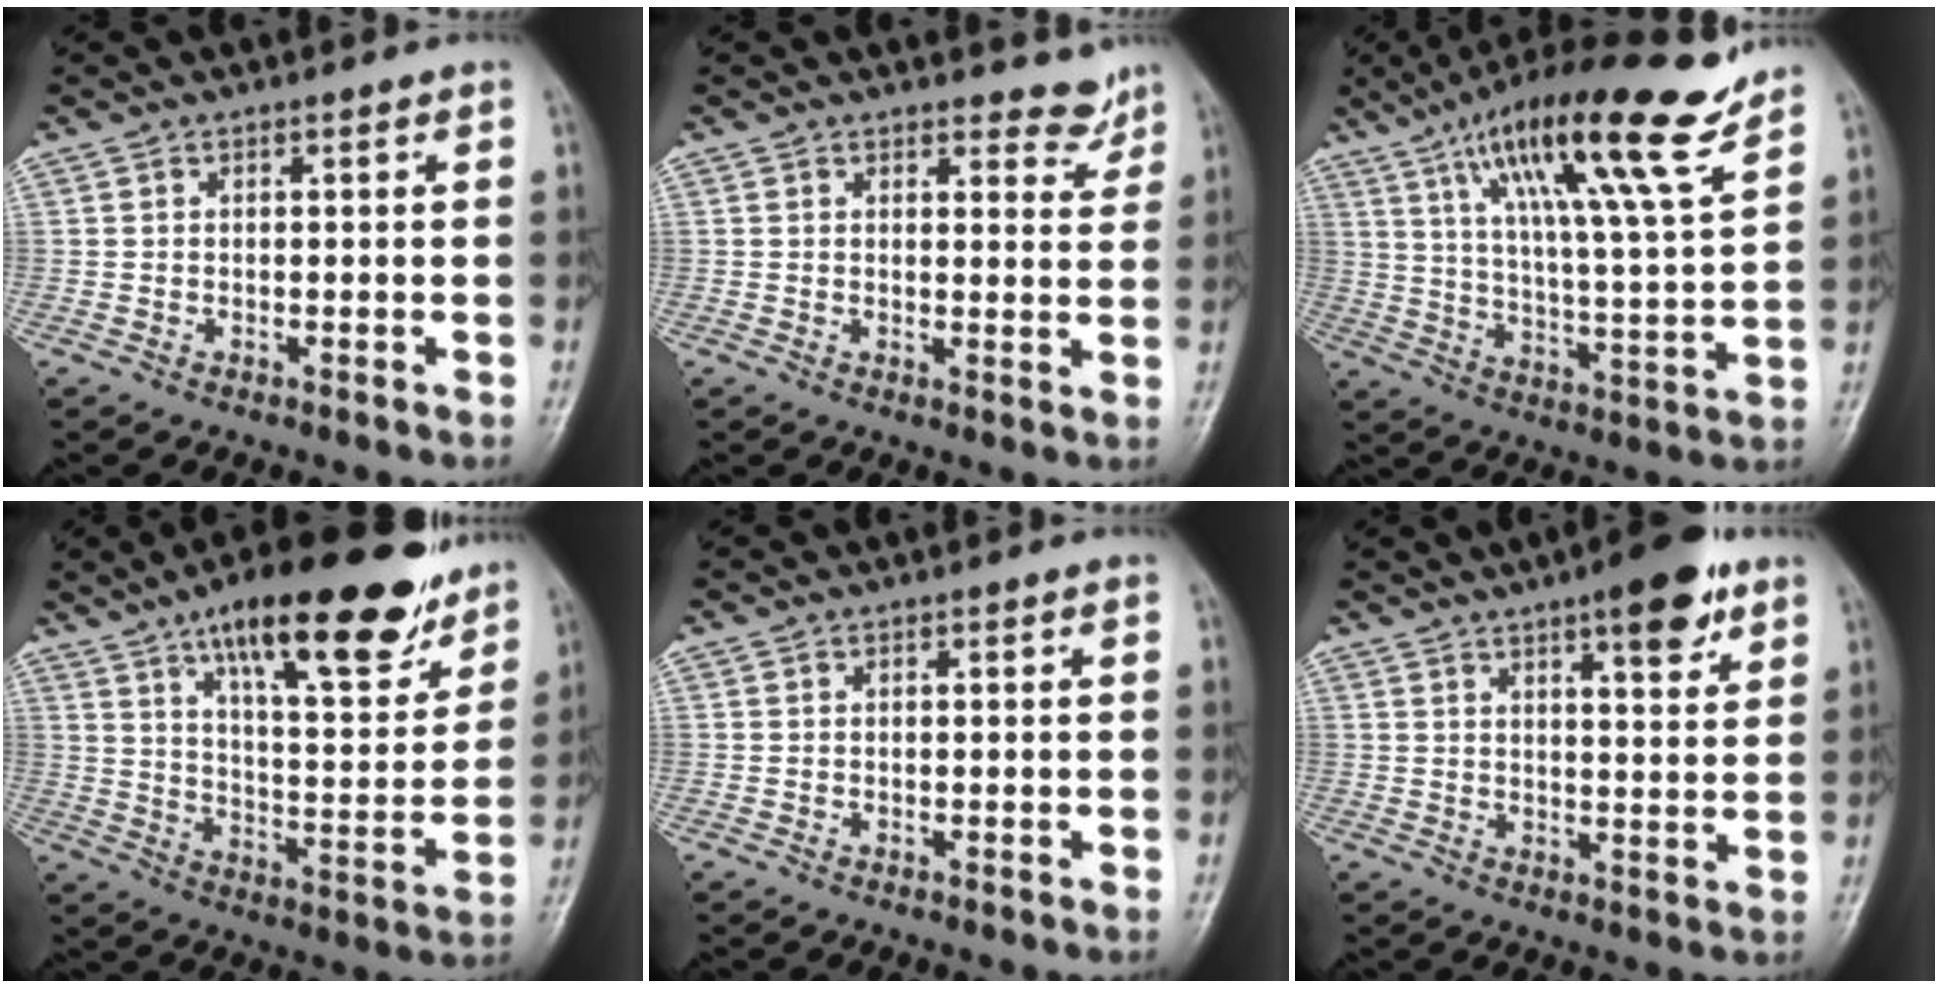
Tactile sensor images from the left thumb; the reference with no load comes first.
{"total": 4.1, "force": [3.6, 1.8, 0.8], "torque": [0.013, -0.031, 0.039]}
{"total": 20.8, "force": [13.1, 2.9, 15.9], "torque": [-0.244, -0.048, 0.216]}
{"total": 22.9, "force": [14.8, 7.1, 16.0], "torque": [-0.199, -0.058, 0.230]}
{"total": 0.0}
{"total": 9.8, "force": [5.8, 2.8, 7.4], "torque": [-0.084, -0.027, 0.078]}